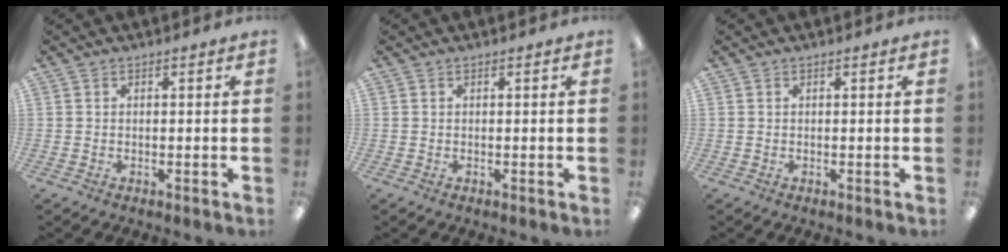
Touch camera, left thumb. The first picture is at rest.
{"total": 0.0}
{"total": 0.0}